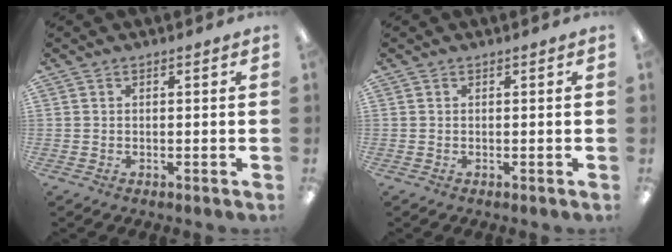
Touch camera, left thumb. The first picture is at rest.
{"total": 0.0}